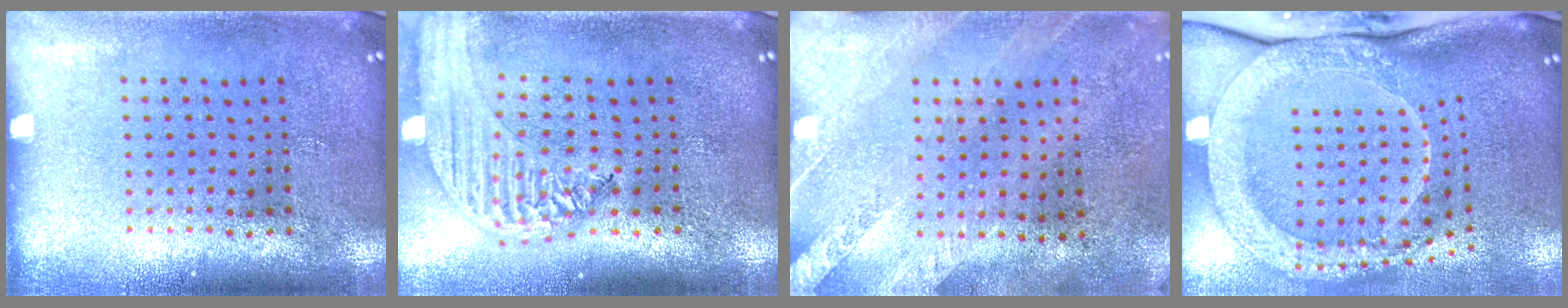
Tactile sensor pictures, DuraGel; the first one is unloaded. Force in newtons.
{"total": 2.2, "press": 2.0, "slide": 1.0}
{"total": 2.6, "press": 2.1, "slide": 1.6}
{"total": 3.0, "press": 2.3, "slide": 1.9}